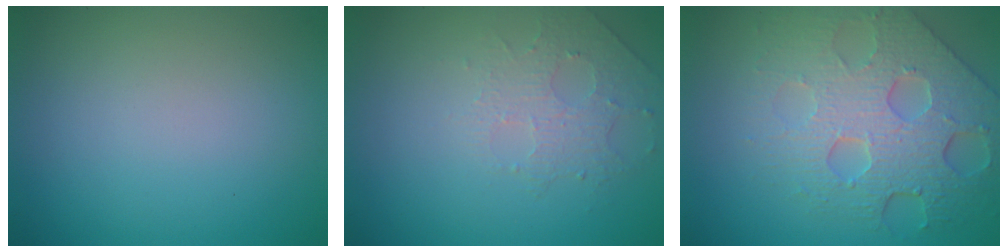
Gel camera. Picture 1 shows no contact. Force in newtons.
{"total": 1.6, "press": 1.2, "slide": 1.0}
{"total": 7.9, "press": 5.6, "slide": 5.6}